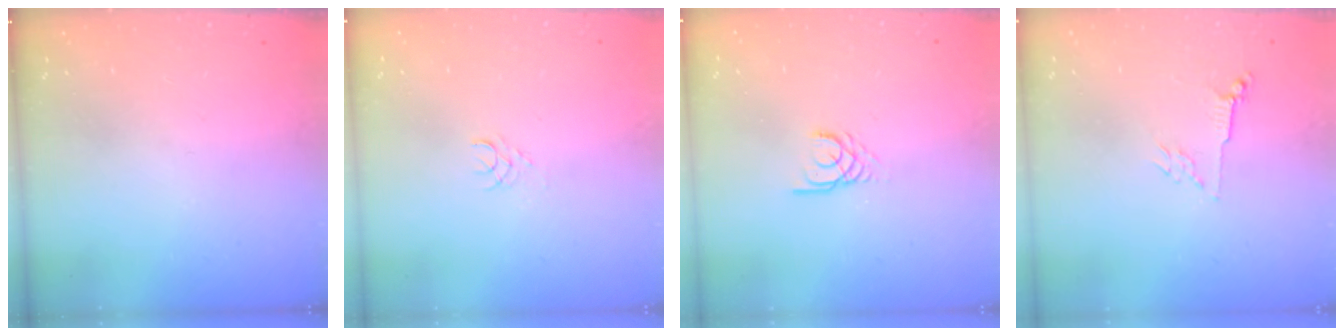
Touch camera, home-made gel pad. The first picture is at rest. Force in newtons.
{"total": 2.4, "press": 2.4, "slide": 0.3}
{"total": 2.2, "press": 2.2, "slide": 0.2}
{"total": 2.8, "press": 2.7, "slide": 0.6}